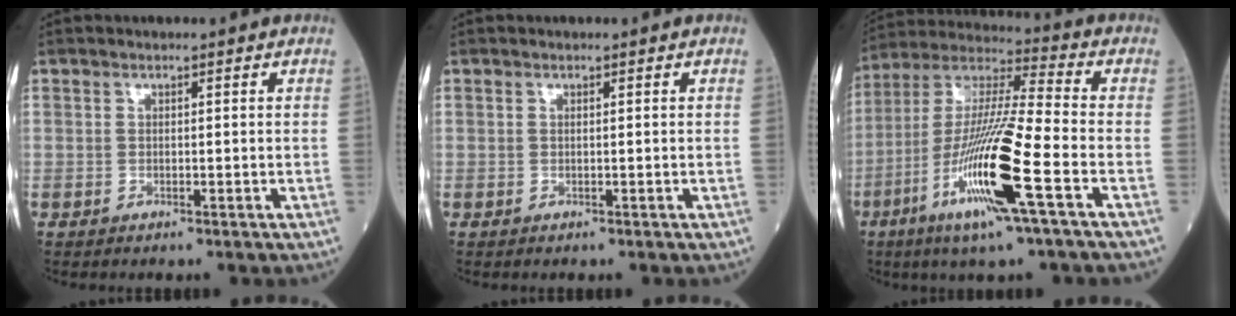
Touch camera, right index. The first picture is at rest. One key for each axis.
{"total": 0.0}
{"total": 17.7, "fx": -6.6, "fy": 0.1, "fz": 16.4, "tx": -0.338, "ty": -0.021, "tz": -0.128}